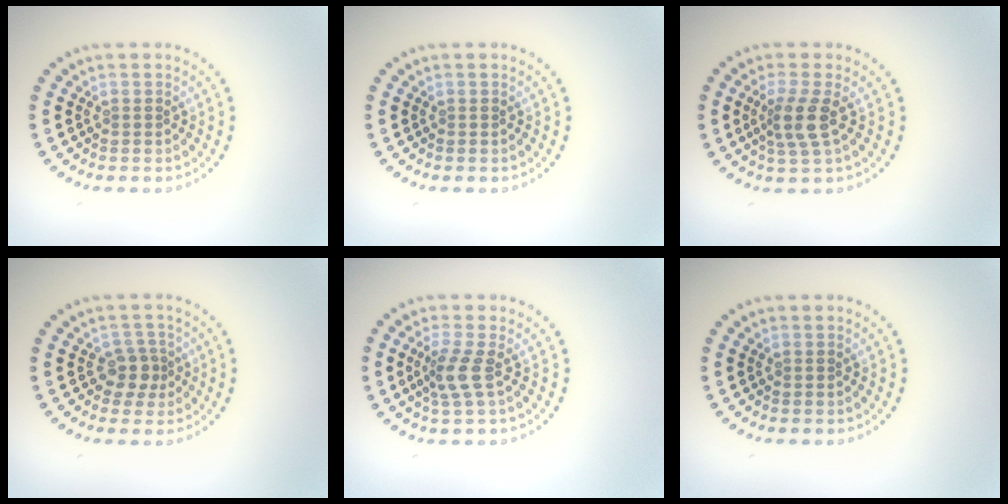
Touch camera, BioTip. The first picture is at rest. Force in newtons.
{"total": 0.0}
{"total": 2.8, "press": 2.3, "slide": 1.7}
{"total": 2.2, "press": 1.8, "slide": 1.2}
{"total": 2.4, "press": 1.8, "slide": 1.6}
{"total": 0.0}